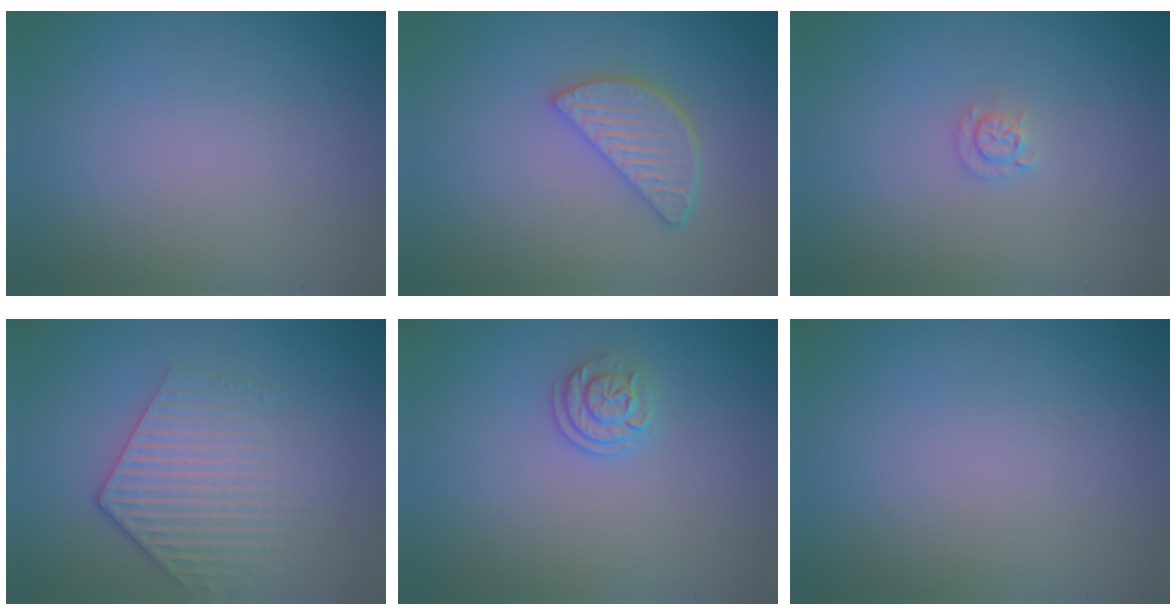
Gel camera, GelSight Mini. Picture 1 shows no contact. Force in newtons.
{"total": 3.5, "press": 2.9, "slide": 2.0}
{"total": 1.1, "press": 1.1, "slide": 0.2}
{"total": 4.1, "press": 3.1, "slide": 2.7}
{"total": 1.9, "press": 1.6, "slide": 1.1}
{"total": 0.0}